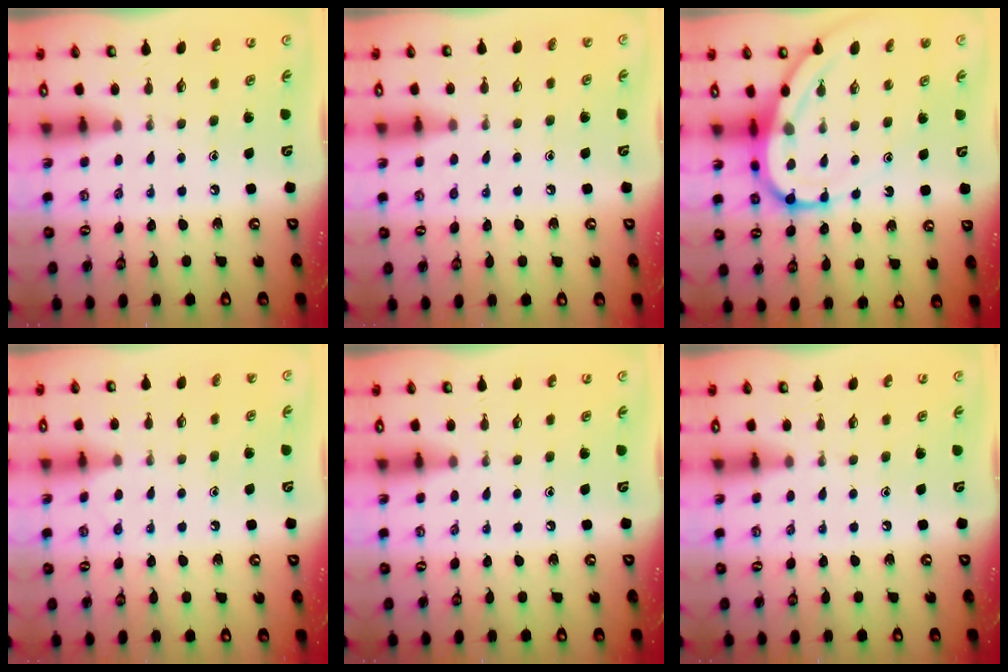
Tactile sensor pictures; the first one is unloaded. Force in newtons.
{"total": 3.8, "press": 3.8, "slide": 0.4}
{"total": 11.2, "press": 11.1, "slide": 1.1}
{"total": 4.8, "press": 4.8, "slide": 0.5}
{"total": 0.0}
{"total": 0.0}